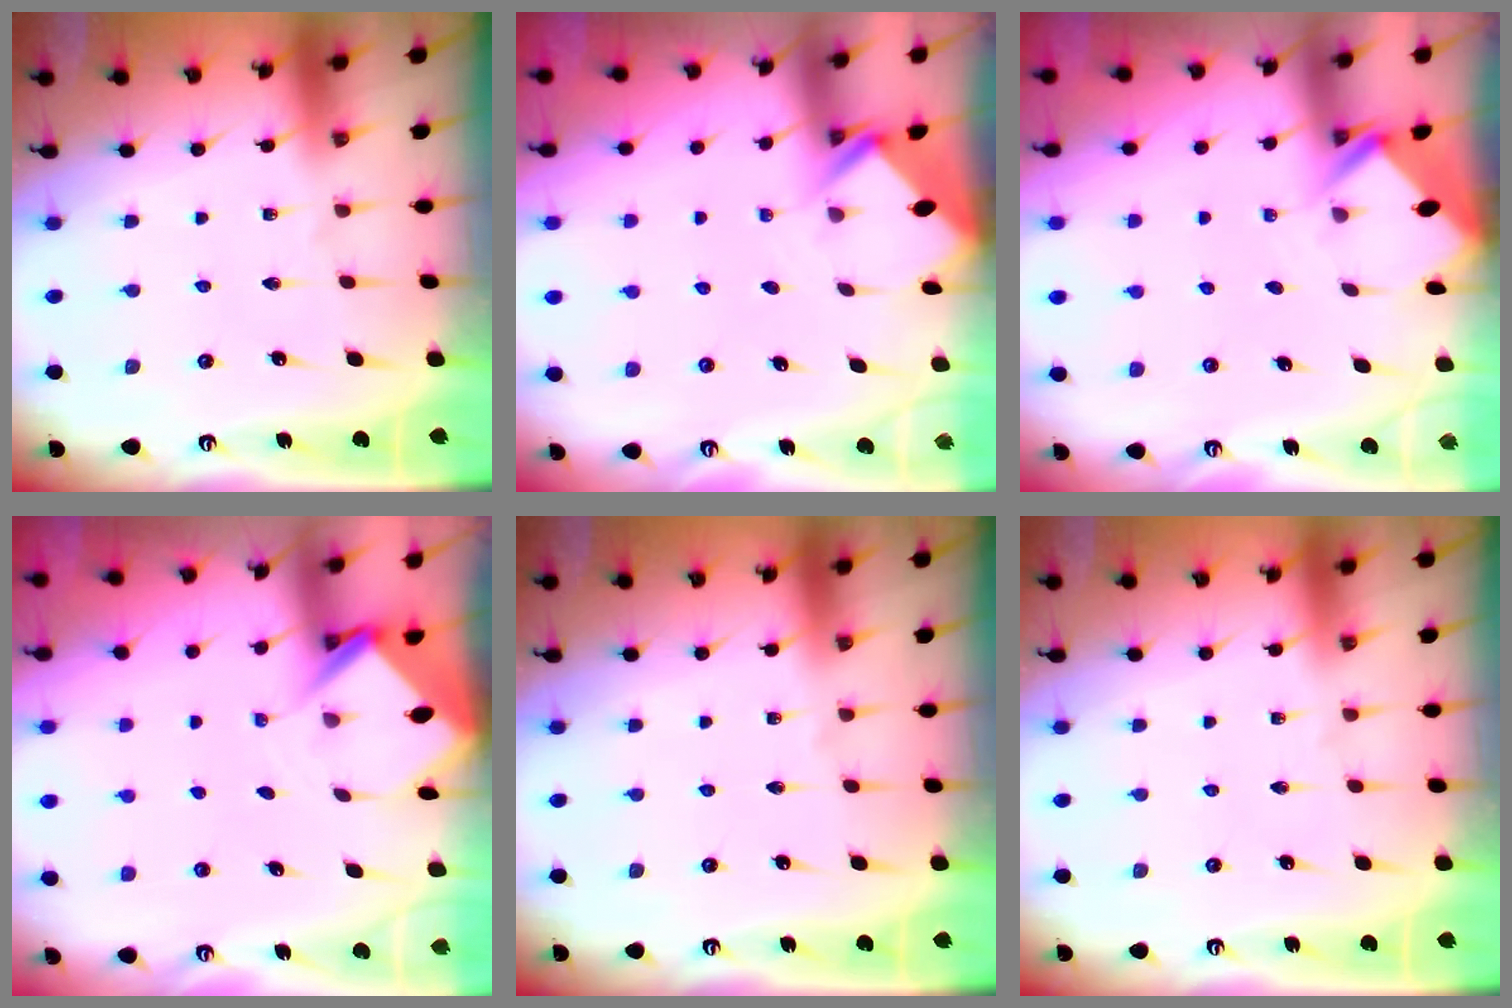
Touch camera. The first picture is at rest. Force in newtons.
{"total": 2.9, "press": 2.9, "slide": 0.2}
{"total": 2.7, "press": 2.7, "slide": 0.1}
{"total": 3.8, "press": 3.8, "slide": 0.3}
{"total": 0.0}
{"total": 0.0}